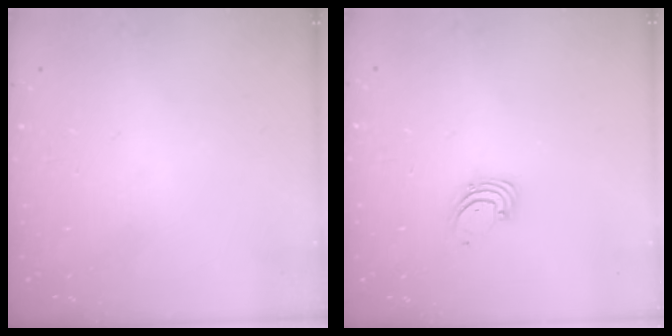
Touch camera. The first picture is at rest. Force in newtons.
{"total": 1.5, "press": 1.5, "slide": 0.1}